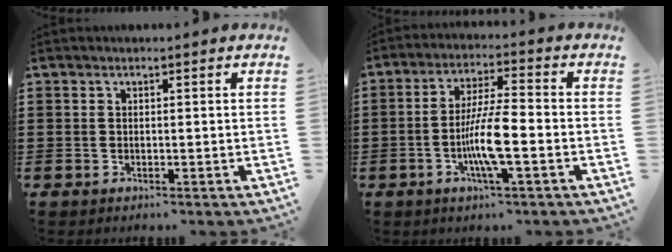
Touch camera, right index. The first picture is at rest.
{"total": 8.4, "force": [-2.4, 1.4, 7.9], "torque": [-0.159, -0.008, -0.049]}